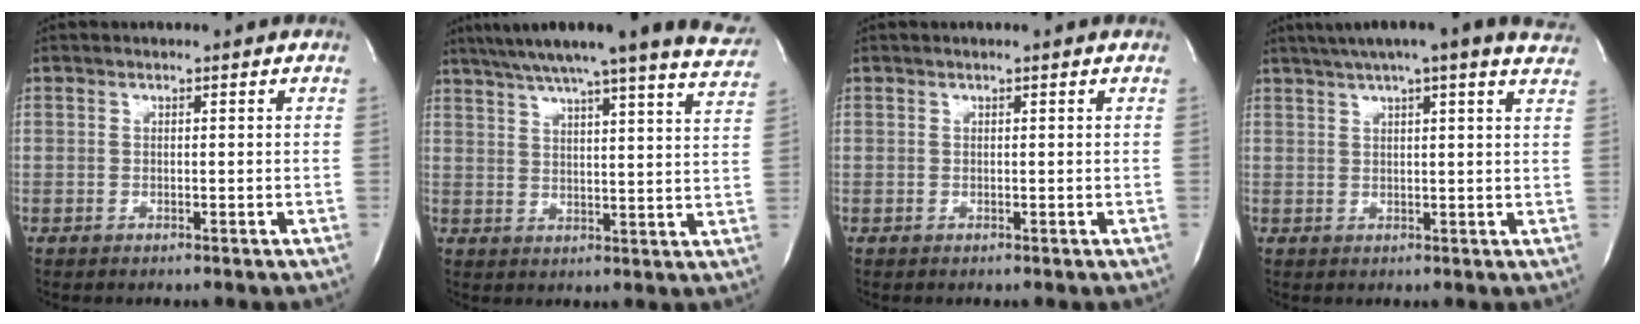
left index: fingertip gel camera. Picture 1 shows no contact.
{"total": 24.0, "force": [21.2, 1.1, 11.3], "torque": [-0.172, -0.036, 0.257]}
{"total": 0.6, "force": [0.5, -0.1, 0.4], "torque": [-0.009, 0.007, 0.009]}
{"total": 17.7, "force": [14.8, 0.9, 9.6], "torque": [-0.157, 0.033, 0.181]}